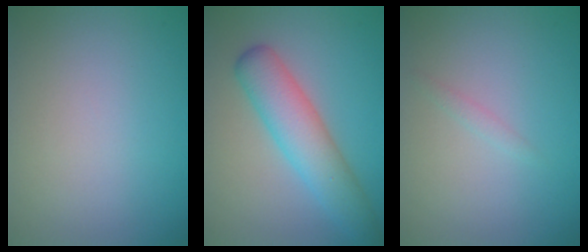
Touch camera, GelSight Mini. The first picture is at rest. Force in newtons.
{"total": 5.2, "press": 5.2, "slide": 0.3}
{"total": 0.6, "press": 0.6, "slide": 0.0}